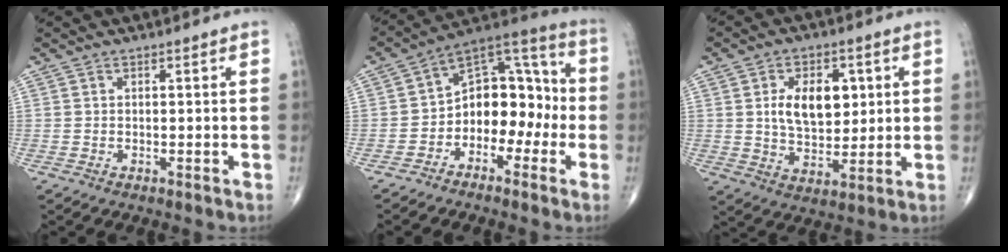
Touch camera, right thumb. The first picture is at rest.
{"total": 13.1, "force": [-2.9, 8.8, 9.3], "torque": [-0.092, 0.057, -0.063]}
{"total": 11.2, "force": [2.4, 6.9, 8.4], "torque": [-0.107, -0.013, 0.047]}